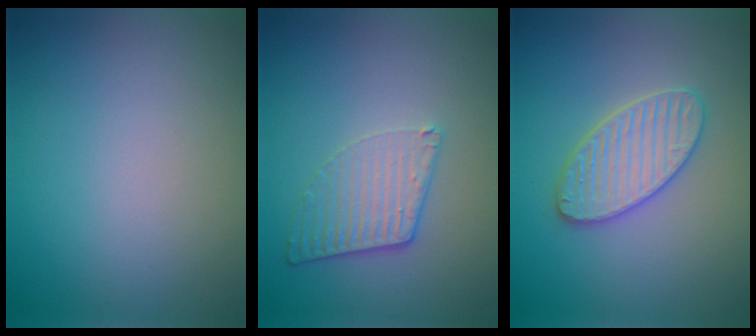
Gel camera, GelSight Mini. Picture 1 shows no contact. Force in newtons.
{"total": 3.2, "press": 2.7, "slide": 1.6}
{"total": 3.5, "press": 3.5, "slide": 0.3}